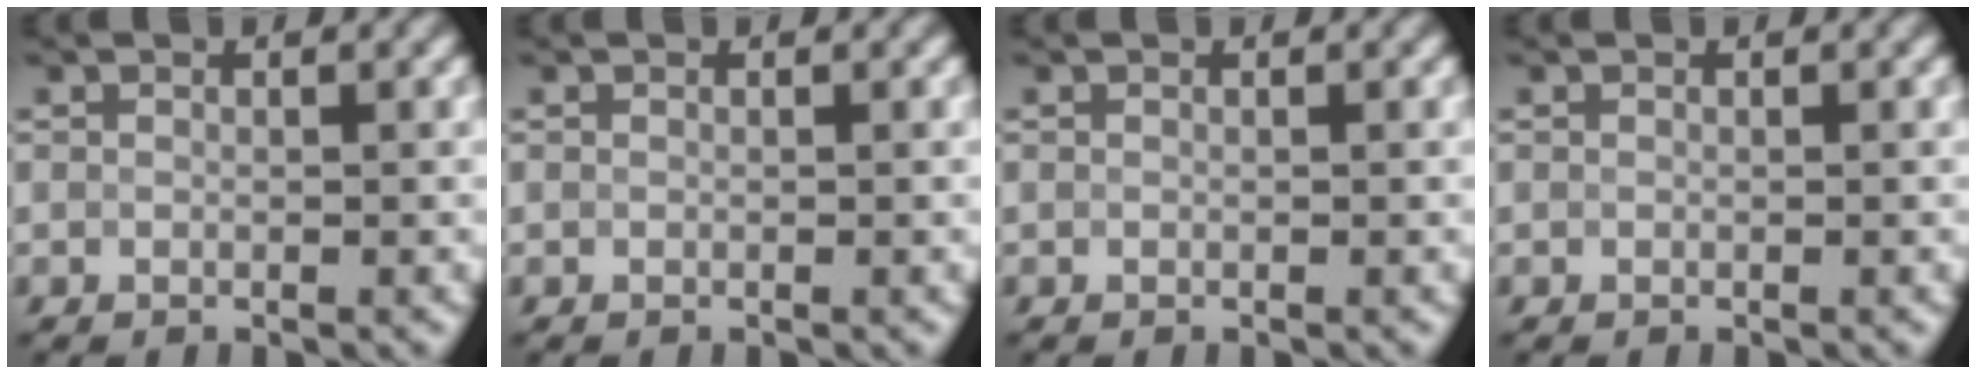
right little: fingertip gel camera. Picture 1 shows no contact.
{"total": 0.0}
{"total": 0.0}
{"total": 0.0}